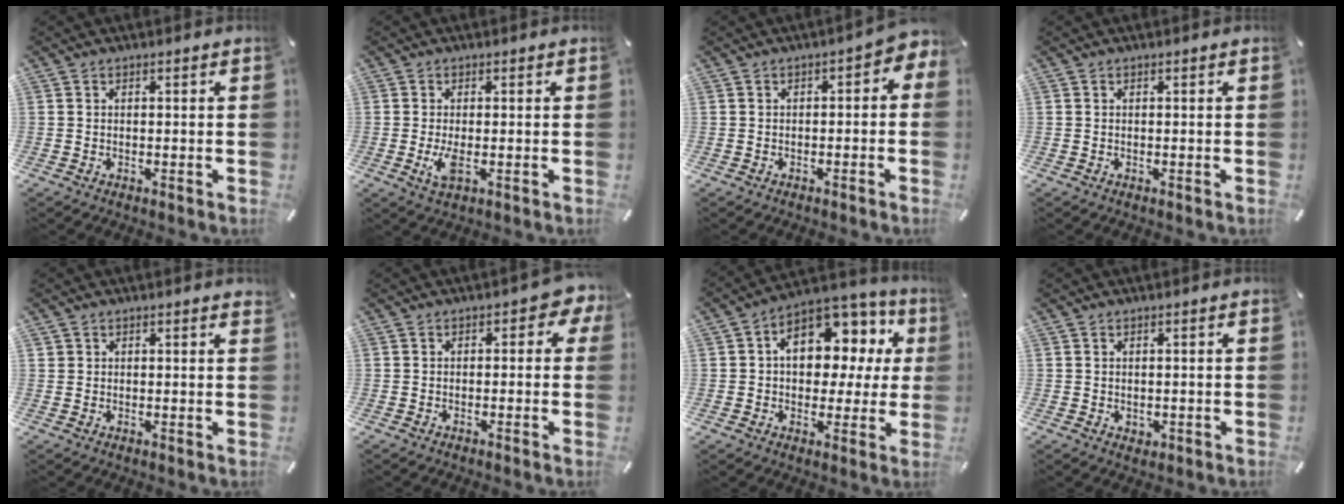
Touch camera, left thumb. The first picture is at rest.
{"total": 4.1, "force": [-0.5, 1.5, 3.7], "torque": [-0.084, -0.007, -0.012]}
{"total": 3.2, "force": [-1.2, 1.8, 2.4], "torque": [-0.036, 0.011, -0.025]}
{"total": 0.0}
{"total": 0.9, "force": [0.8, 0.4, 0.1], "torque": [-0.003, 0.000, 0.016]}
{"total": 3.4, "force": [0.3, 2.0, 2.8], "torque": [-0.038, 0.004, 0.002]}
{"total": 13.7, "force": [3.4, 9.4, 9.4], "torque": [-0.135, -0.017, 0.062]}
{"total": 1.0, "force": [0.2, 1.0, 0.3], "torque": [-0.005, 0.004, 0.003]}